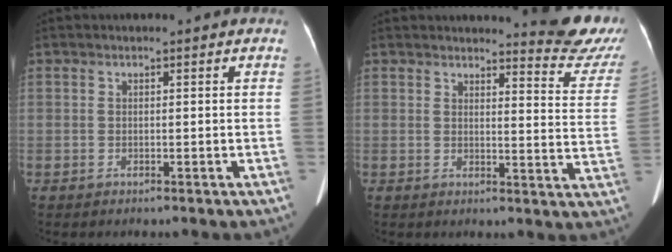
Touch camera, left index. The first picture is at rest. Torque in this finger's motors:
{"motor_torque": [-0.05, -0.45, 0.02, 0.00]}